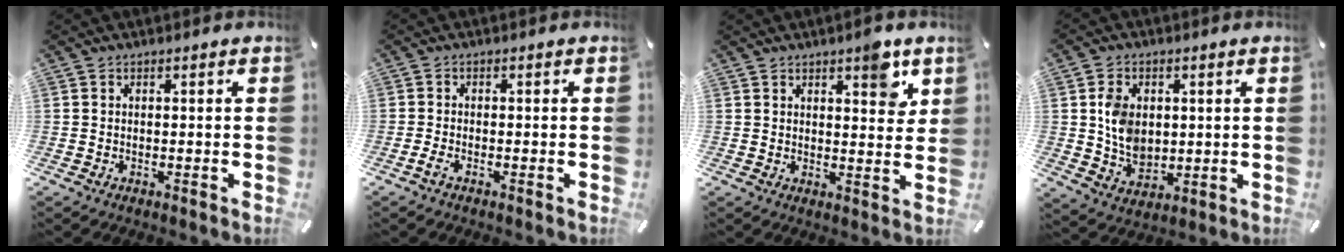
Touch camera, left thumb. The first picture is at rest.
{"total": 1.7, "force": [-1.0, 0.5, 1.2], "torque": [-0.021, 0.001, -0.018]}
{"total": 6.6, "force": [4.2, 2.9, 4.2], "torque": [-0.028, -0.029, 0.064]}
{"total": 8.7, "force": [1.1, 7.1, 4.9], "torque": [-0.107, 0.005, 0.021]}